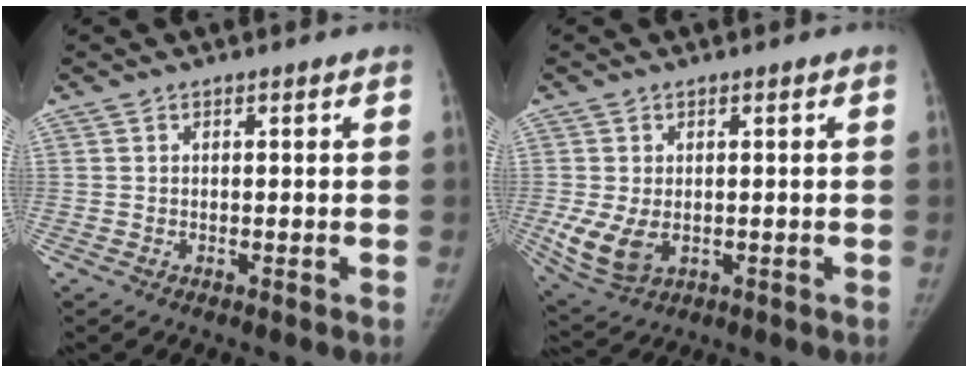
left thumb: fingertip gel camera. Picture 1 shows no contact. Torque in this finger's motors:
{"motor_torque": [-0.06, 0.51, 1.01, 0.00, 0.30]}